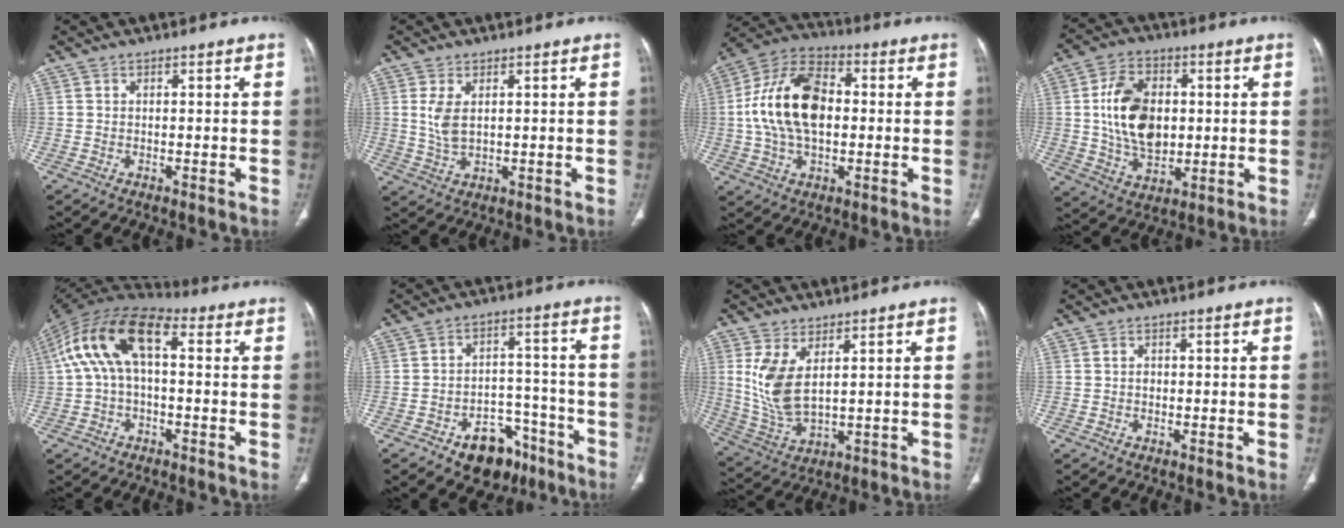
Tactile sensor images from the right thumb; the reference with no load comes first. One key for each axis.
{"total": 4.9, "fx": 1.2, "fy": 2.5, "fz": 4.0, "tx": -0.087, "ty": -0.007, "tz": 0.034}
{"total": 17.3, "fx": 0.7, "fy": 10.4, "fz": 13.8, "tx": -0.252, "ty": 0.026, "tz": 0.008}
{"total": 14.6, "fx": 1.5, "fy": 9.7, "fz": 10.8, "tx": -0.167, "ty": -0.004, "tz": 0.031}
{"total": 15.2, "fx": 2.4, "fy": 7.9, "fz": 12.7, "tx": -0.240, "ty": 0.049, "tz": 0.036}
{"total": 11.1, "fx": -7.0, "fy": 7.1, "fz": 4.9, "tx": -0.035, "ty": 0.067, "tz": -0.095}
{"total": 9.7, "fx": 3.0, "fy": 4.5, "fz": 8.1, "tx": -0.172, "ty": -0.022, "tz": 0.077}
{"total": 0.8, "fx": 0.1, "fy": 0.6, "fz": 0.5, "tx": -0.008, "ty": 0.002, "tz": 0.000}